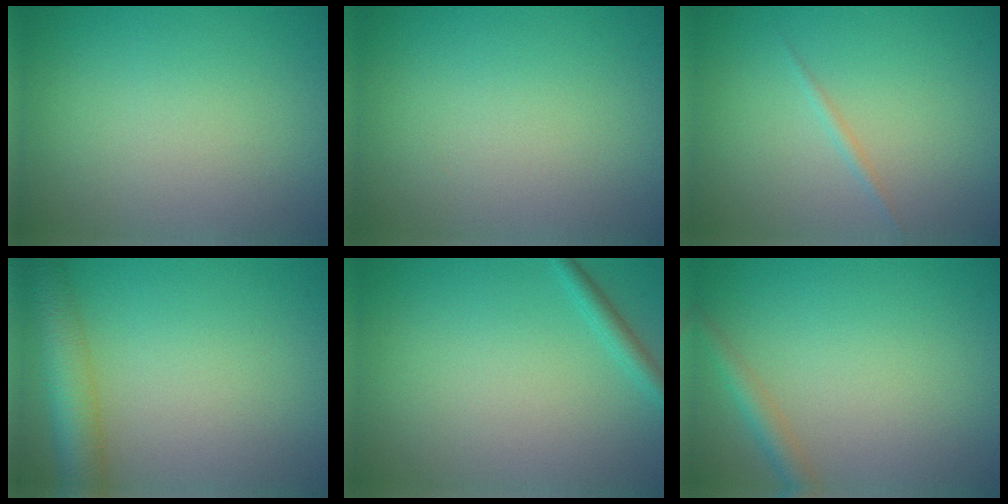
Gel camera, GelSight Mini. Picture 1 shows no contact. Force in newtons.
{"total": 0.0}
{"total": 0.7, "press": 0.7, "slide": 0.1}
{"total": 5.7, "press": 5.7, "slide": 0.3}
{"total": 1.4, "press": 1.4, "slide": 0.1}
{"total": 2.1, "press": 2.1, "slide": 0.1}